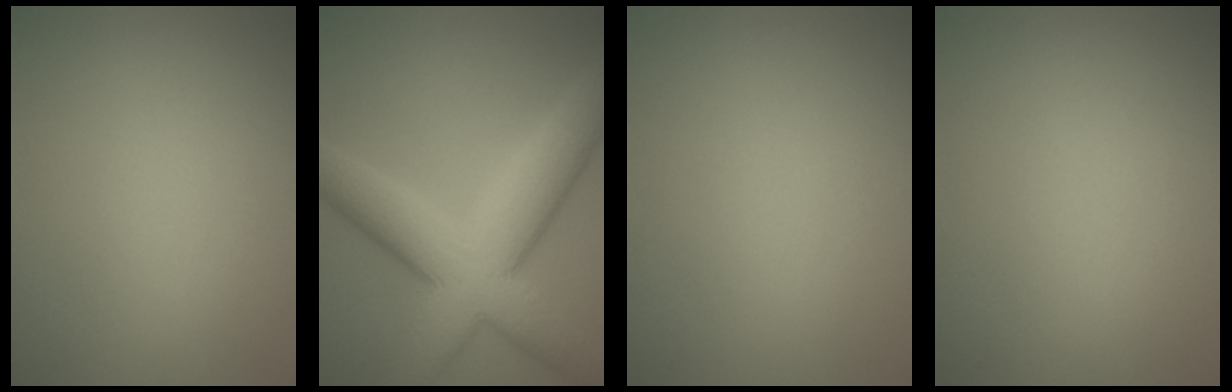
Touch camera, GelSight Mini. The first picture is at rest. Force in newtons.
{"total": 10.4, "press": 10.4, "slide": 0.7}
{"total": 0.0}
{"total": 0.0}